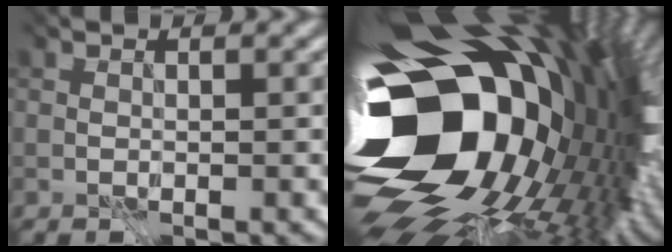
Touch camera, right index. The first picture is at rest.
{"total": 19.2, "force": [-4.0, 12.6, 14.0], "torque": [-0.253, -0.049, -0.045]}